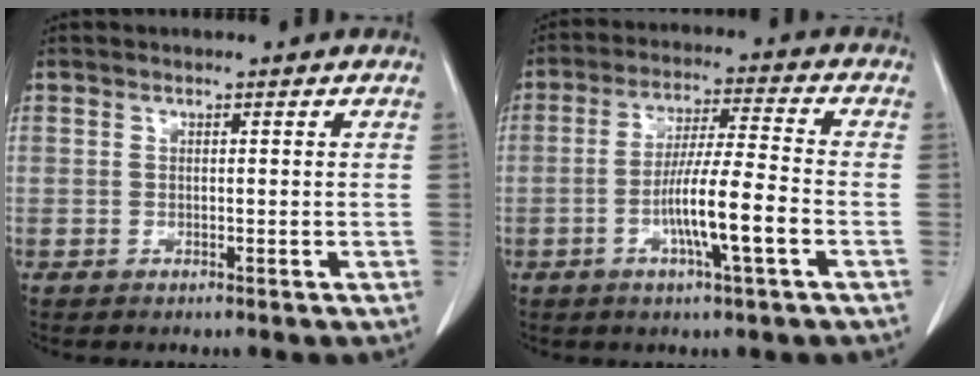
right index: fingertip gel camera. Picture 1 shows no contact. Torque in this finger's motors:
{"motor_torque": [1.52, -0.62, 0.74, 0.20]}